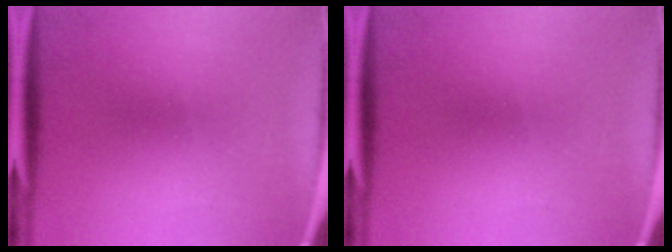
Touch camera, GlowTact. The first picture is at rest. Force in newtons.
{"total": 0.0}